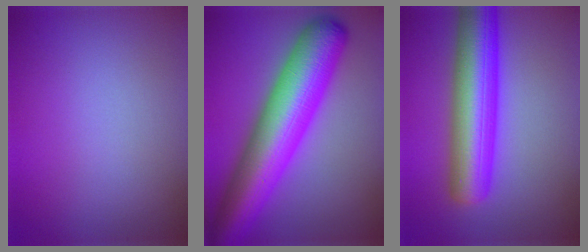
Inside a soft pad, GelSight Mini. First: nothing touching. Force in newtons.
{"total": 12.3, "press": 12.3, "slide": 0.3}
{"total": 8.9, "press": 8.9, "slide": 0.2}